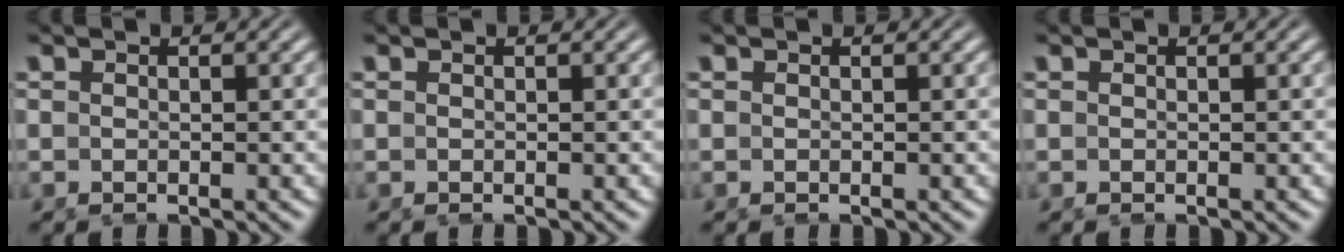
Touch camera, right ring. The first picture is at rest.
{"total": 0.0}
{"total": 0.0}
{"total": 0.0}